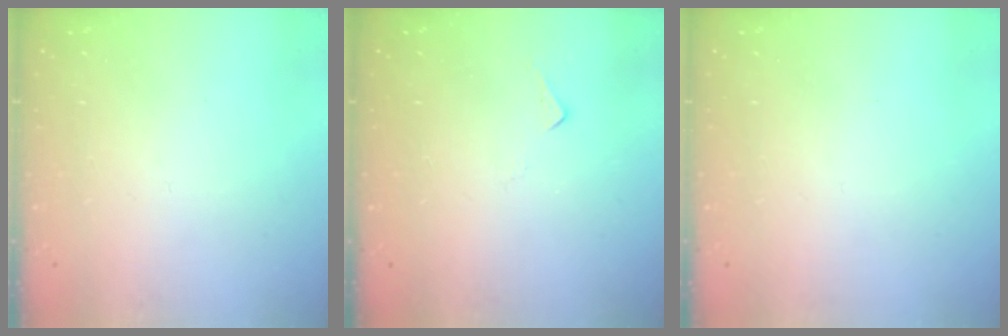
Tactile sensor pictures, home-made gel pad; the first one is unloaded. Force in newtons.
{"total": 4.8, "press": 4.8, "slide": 0.6}
{"total": 0.0}